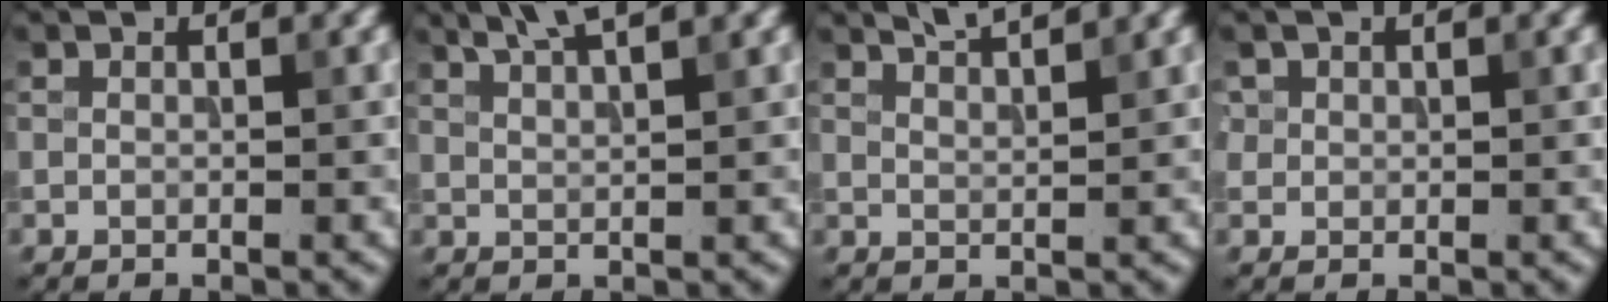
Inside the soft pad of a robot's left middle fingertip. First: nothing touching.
{"total": 4.0, "force": [3.0, 0.8, 2.4], "torque": [-0.020, 0.020, 0.032]}
{"total": 3.3, "force": [2.8, 0.8, 1.6], "torque": [-0.003, 0.015, 0.024]}
{"total": 1.2, "force": [0.4, 1.1, 0.2], "torque": [0.003, -0.004, 0.007]}